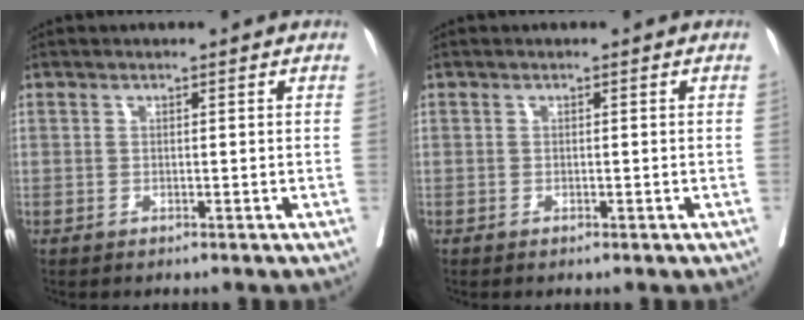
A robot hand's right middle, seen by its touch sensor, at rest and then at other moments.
{"total": 0.6, "force": [-0.4, 0.1, 0.4], "torque": [-0.008, -0.002, -0.004]}